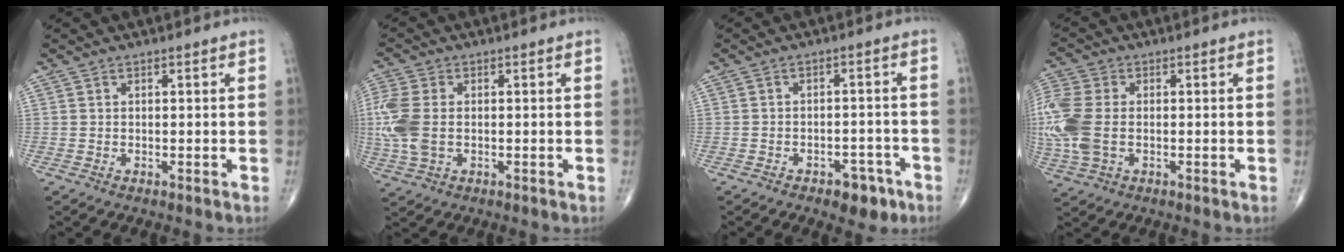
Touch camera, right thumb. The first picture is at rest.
{"total": 9.2, "force": [-0.2, 5.8, 7.2], "torque": [-0.194, 0.003, -0.006]}
{"total": 5.8, "force": [-3.5, 3.2, 3.4], "torque": [-0.025, 0.025, -0.045]}
{"total": 12.3, "force": [-0.7, 7.9, 9.4], "torque": [-0.260, 0.004, -0.011]}